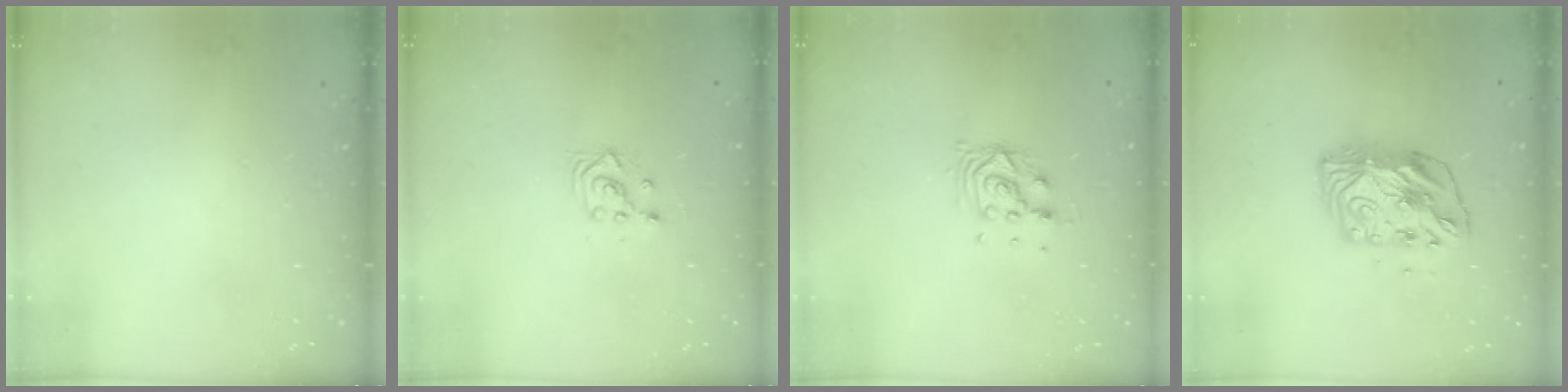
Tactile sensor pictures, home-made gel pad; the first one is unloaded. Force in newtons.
{"total": 2.3, "press": 2.3, "slide": 0.2}
{"total": 7.2, "press": 7.2, "slide": 0.6}
{"total": 9.6, "press": 9.5, "slide": 1.0}